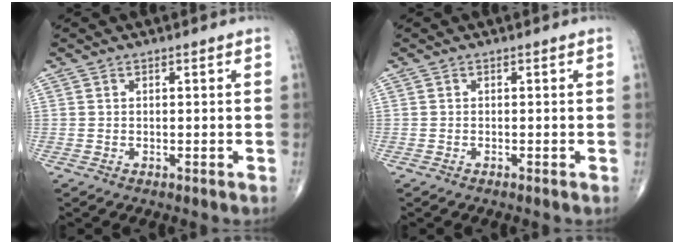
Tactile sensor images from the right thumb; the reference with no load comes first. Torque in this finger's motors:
{"motor_torque": [0.21, -0.01, -0.13, -0.21, -0.01]}